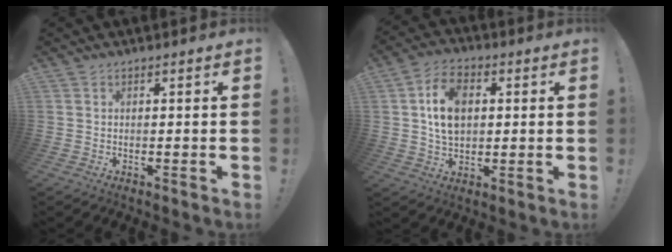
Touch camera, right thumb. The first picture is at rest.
{"total": 11.3, "force": [1.9, 7.8, 8.0], "torque": [-0.133, 0.000, 0.032]}